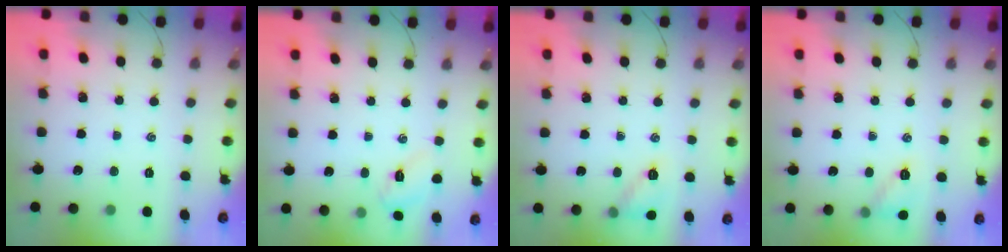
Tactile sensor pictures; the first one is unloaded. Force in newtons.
{"total": 3.4, "press": 3.3, "slide": 0.9}
{"total": 8.0, "press": 7.9, "slide": 0.9}
{"total": 7.2, "press": 7.2, "slide": 1.0}